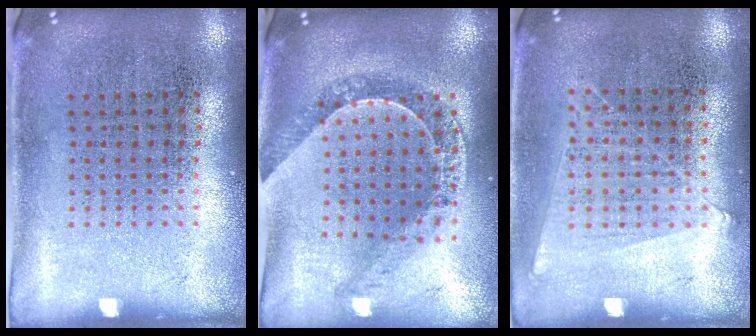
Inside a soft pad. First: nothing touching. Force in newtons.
{"total": 1.1, "press": 1.1, "slide": 0.1}
{"total": 1.1, "press": 1.0, "slide": 0.4}